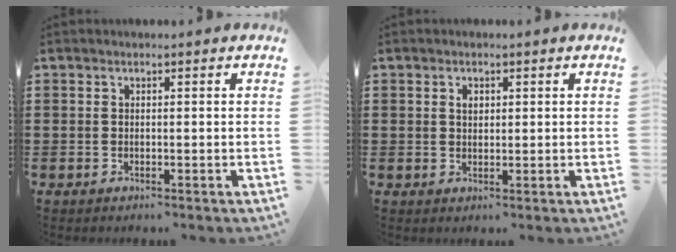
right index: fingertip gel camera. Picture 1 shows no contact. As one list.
[{"total": 1.2, "force": [0.6, 0.6, 0.8], "torque": [-0.017, 0.006, 0.011]}]